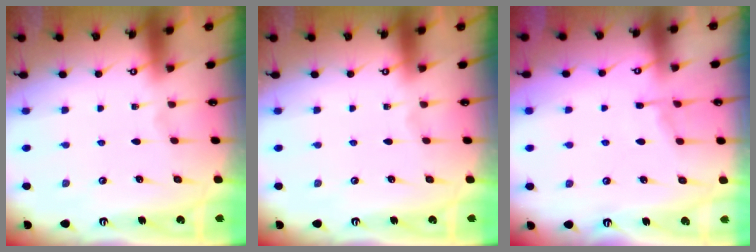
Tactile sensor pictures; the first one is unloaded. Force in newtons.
{"total": 0.0}
{"total": 3.5, "press": 3.5, "slide": 0.6}